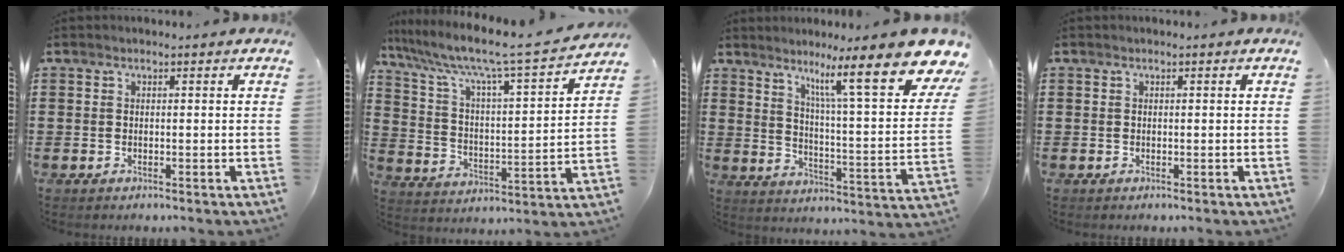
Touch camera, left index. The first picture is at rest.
{"total": 7.6, "force": [6.5, 0.2, 4.0], "torque": [-0.109, -0.054, 0.100]}
{"total": 14.6, "force": [10.2, 1.3, 10.3], "torque": [-0.178, -0.060, 0.155]}
{"total": 0.0}